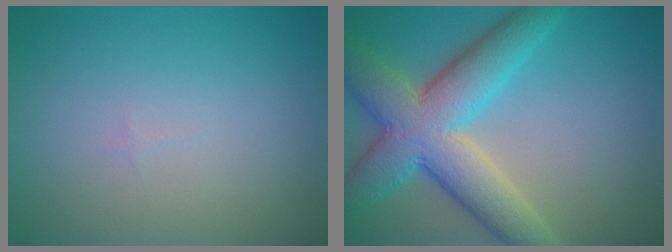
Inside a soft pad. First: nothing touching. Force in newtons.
{"total": 9.4, "press": 9.3, "slide": 0.2}